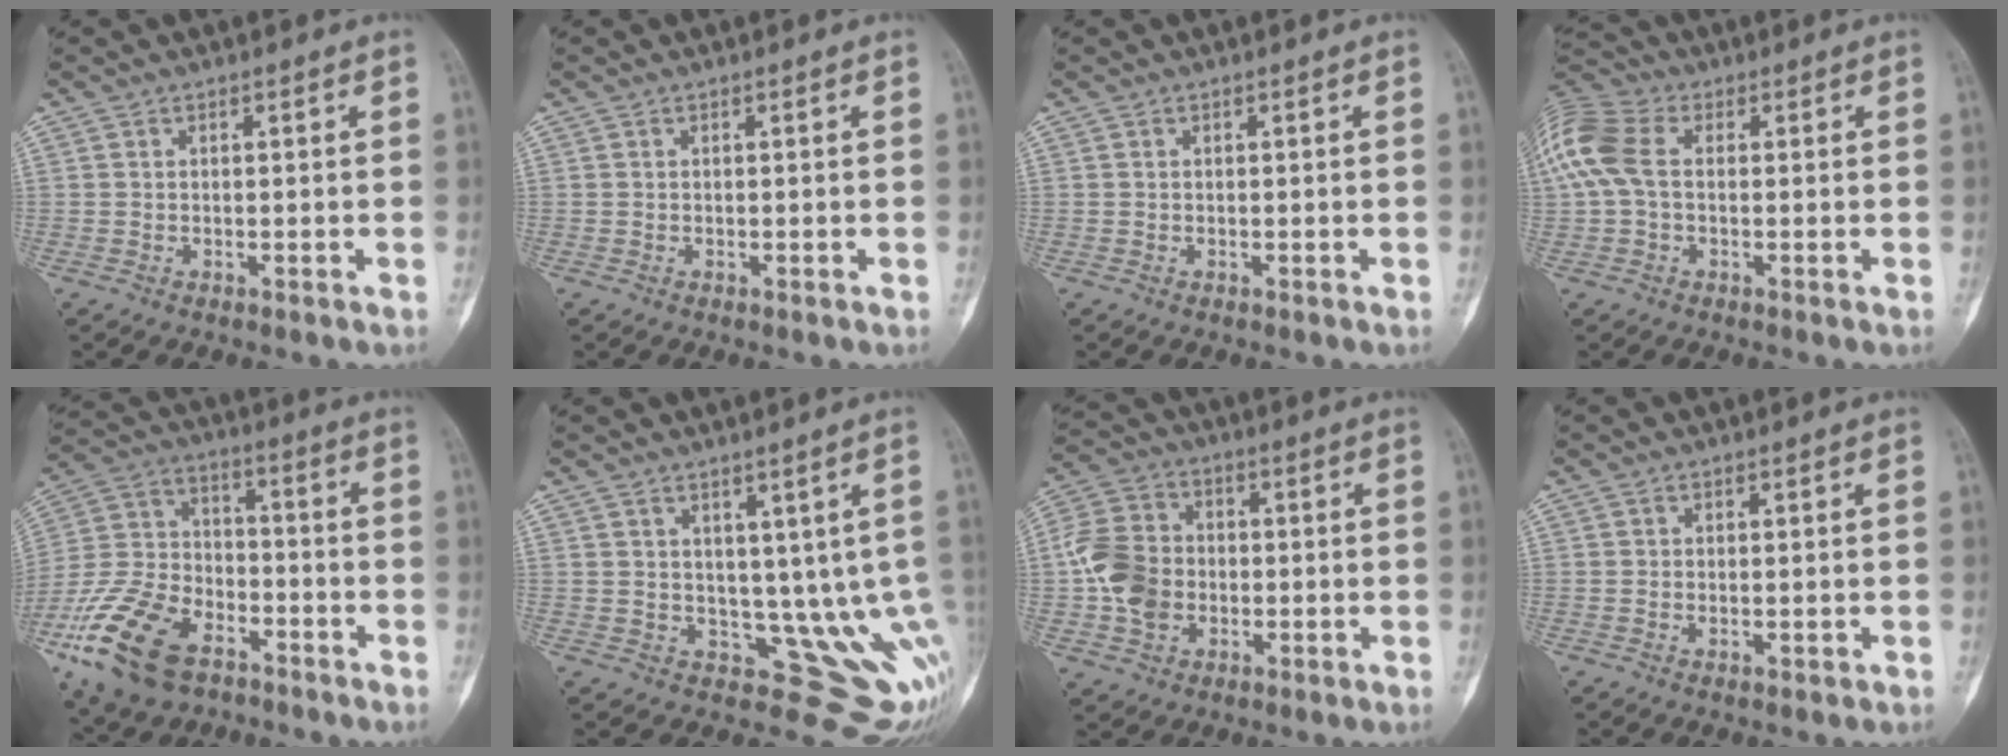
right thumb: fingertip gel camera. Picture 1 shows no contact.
{"total": 0.0}
{"total": 0.0}
{"total": 12.4, "force": [1.1, 8.0, 9.4], "torque": [-0.227, 0.028, 0.014]}
{"total": 19.3, "force": [-10.5, 11.1, 11.8], "torque": [-0.239, 0.045, -0.197]}
{"total": 10.9, "force": [2.0, 6.6, 8.4], "torque": [-0.072, -0.028, 0.051]}
{"total": 11.3, "force": [-1.3, 9.1, 6.7], "torque": [-0.118, 0.019, -0.030]}
{"total": 1.1, "force": [-0.1, 0.5, 0.9], "torque": [-0.015, -0.001, 0.000]}